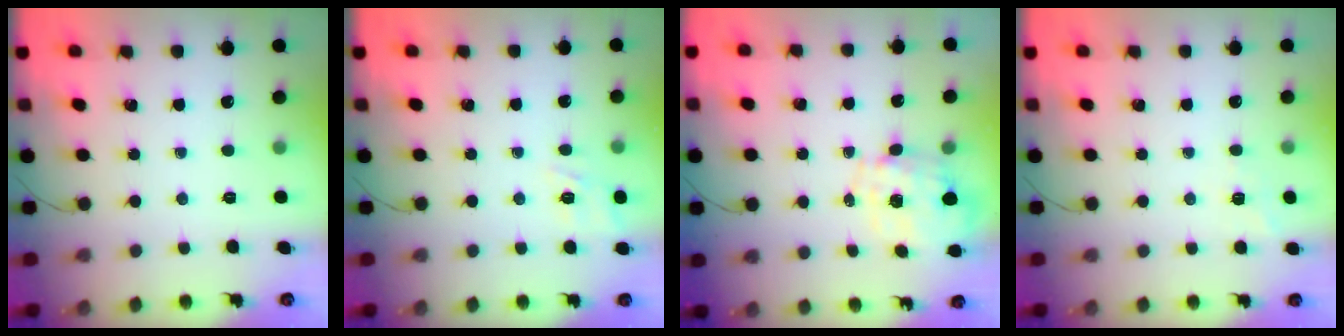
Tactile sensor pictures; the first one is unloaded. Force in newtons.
{"total": 3.8, "press": 3.5, "slide": 1.4}
{"total": 1.3, "press": 1.2, "slide": 0.4}
{"total": 7.0, "press": 6.8, "slide": 1.7}